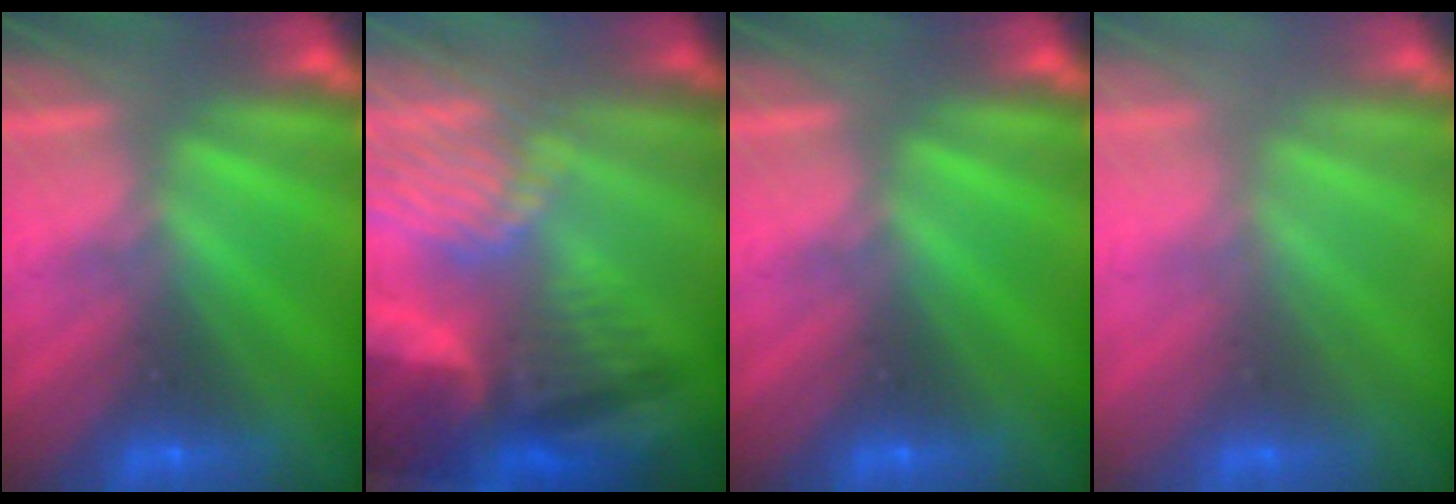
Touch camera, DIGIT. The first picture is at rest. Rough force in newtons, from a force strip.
{"total": 8.9}
{"total": 0.0}
{"total": 2.7}